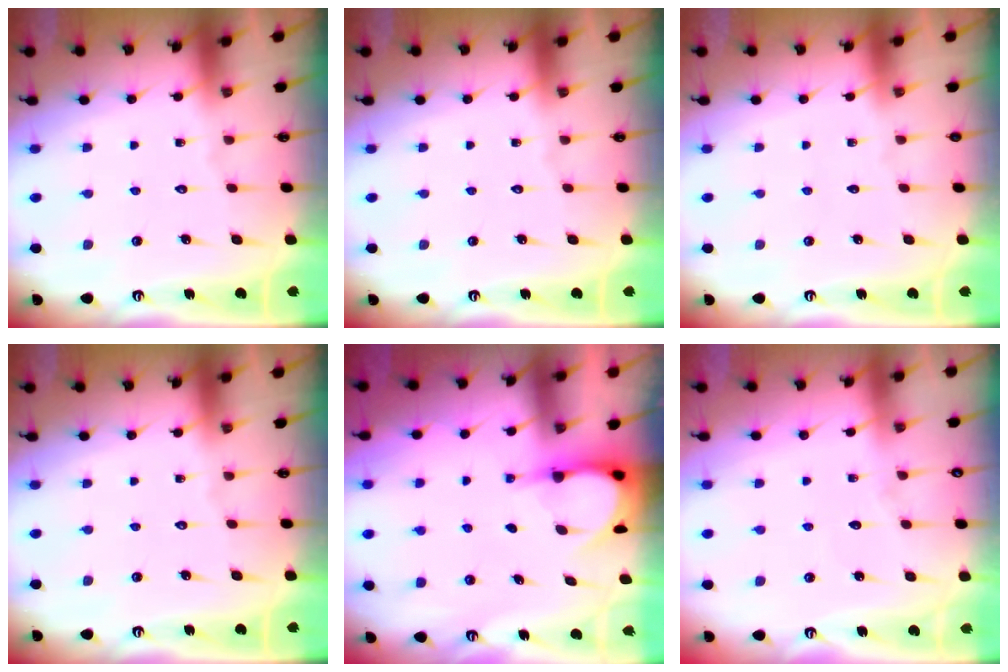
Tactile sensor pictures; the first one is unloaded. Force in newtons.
{"total": 0.0}
{"total": 0.0}
{"total": 0.0}
{"total": 3.9, "press": 3.9, "slide": 0.3}
{"total": 3.2, "press": 3.2, "slide": 0.4}